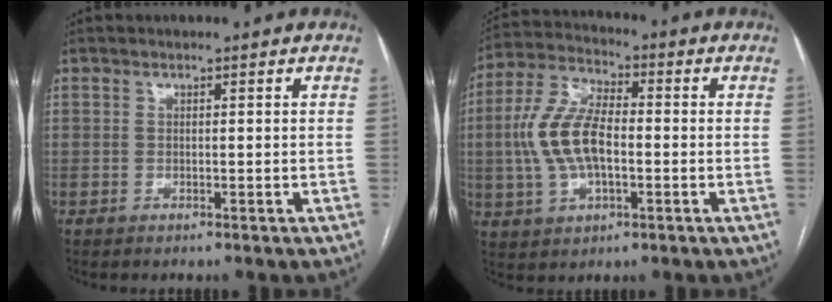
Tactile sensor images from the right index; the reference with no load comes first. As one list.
[{"total": 11.4, "force": [-0.9, 5.3, 10.1], "torque": [-0.227, 0.017, -0.016]}]